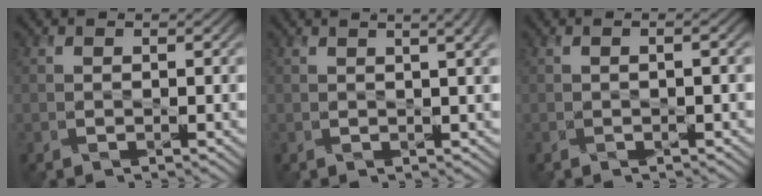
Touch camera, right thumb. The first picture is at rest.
{"total": 5.2, "force": [2.4, 1.8, 4.3], "torque": [-0.037, 0.027, 0.013]}
{"total": 1.6, "force": [-0.1, 0.5, 1.5], "torque": [-0.019, 0.006, -0.002]}